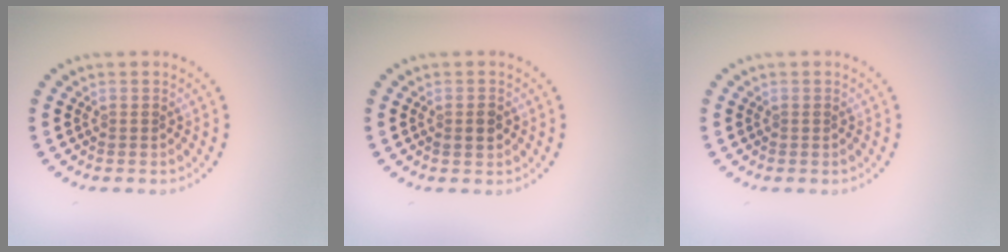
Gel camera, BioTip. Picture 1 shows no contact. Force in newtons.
{"total": 1.3, "press": 1.3, "slide": 0.2}
{"total": 0.0}